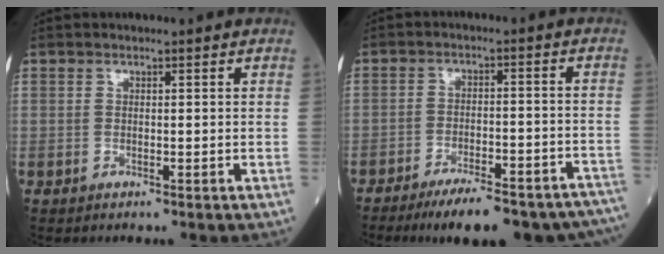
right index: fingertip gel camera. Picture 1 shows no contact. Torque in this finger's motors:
{"motor_torque": [1.16, -0.98, 0.18, -0.04]}